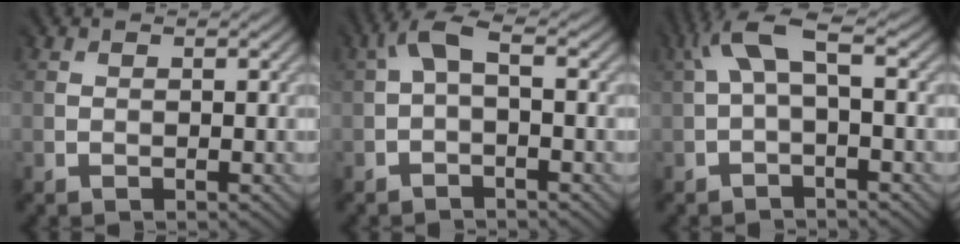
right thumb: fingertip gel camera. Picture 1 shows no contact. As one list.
[{"total": 3.4, "force": [0.0, 1.7, 3.0], "torque": [-0.075, 0.013, -0.007]}, {"total": 5.7, "force": [0.9, 2.3, 5.2], "torque": [-0.118, 0.019, 0.006]}]